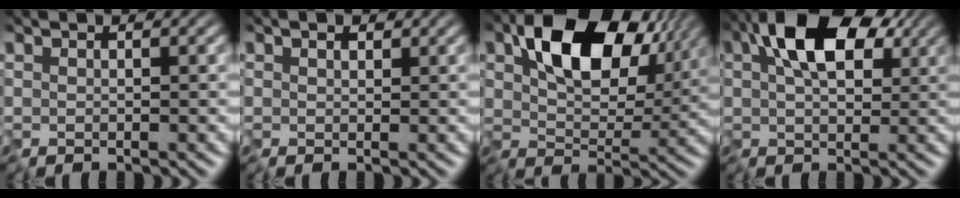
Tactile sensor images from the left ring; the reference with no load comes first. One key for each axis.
{"total": 1.6, "fx": 0.8, "fy": 0.9, "fz": 1.0, "tx": -0.017, "ty": 0.010, "tz": 0.006}
{"total": 10.3, "fx": 3.1, "fy": 6.6, "fz": 7.3, "tx": -0.124, "ty": 0.001, "tz": 0.054}
{"total": 9.4, "fx": 3.0, "fy": 5.3, "fz": 7.1, "tx": -0.129, "ty": 0.018, "tz": 0.044}